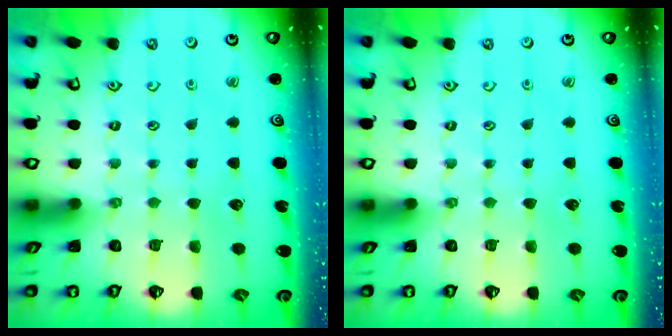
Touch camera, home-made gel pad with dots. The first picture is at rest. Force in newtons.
{"total": 0.0}